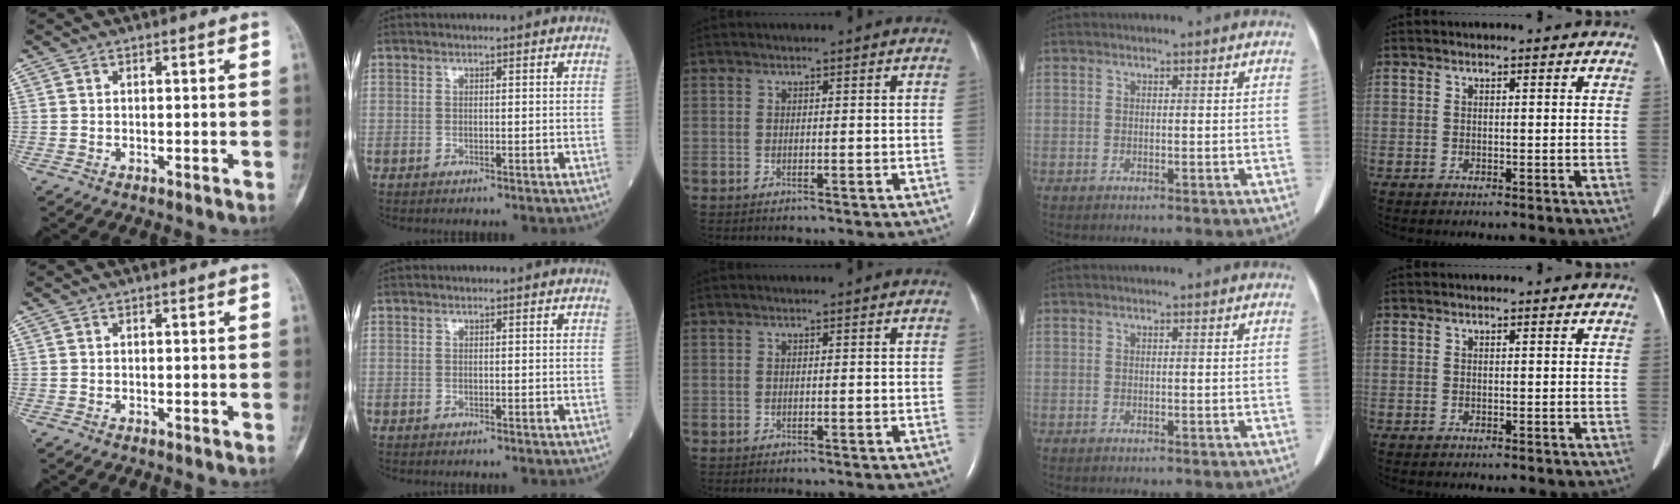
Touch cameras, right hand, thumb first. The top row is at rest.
{}